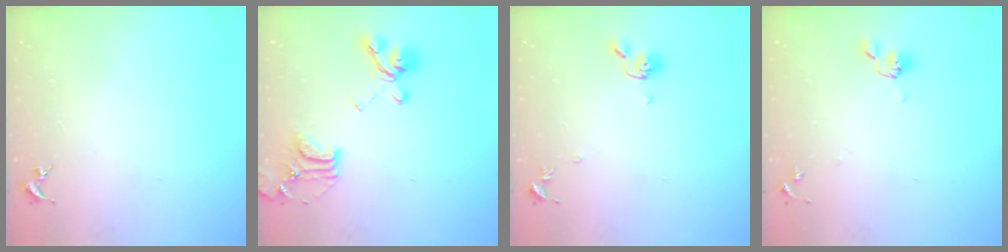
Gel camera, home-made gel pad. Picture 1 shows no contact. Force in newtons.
{"total": 18.0, "press": 17.9, "slide": 1.9}
{"total": 8.6, "press": 8.5, "slide": 1.1}
{"total": 7.1, "press": 6.8, "slide": 1.8}